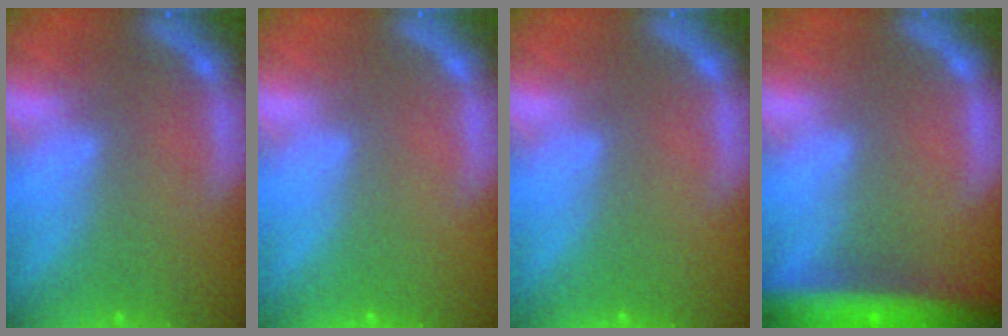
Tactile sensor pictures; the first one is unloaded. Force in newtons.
{"total": 0.0}
{"total": 0.0}
{"total": 10.0}